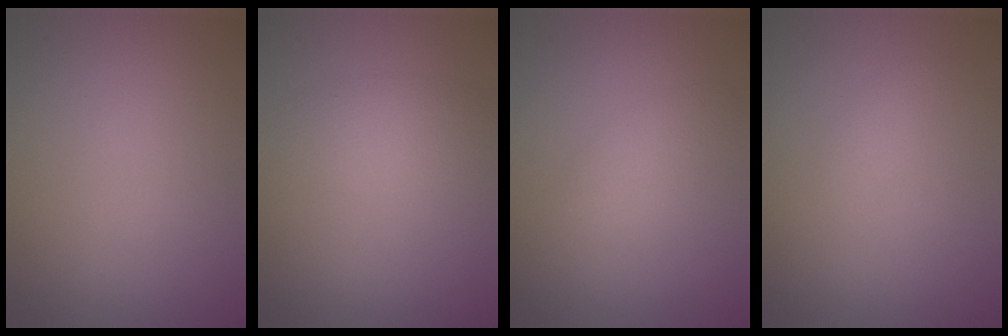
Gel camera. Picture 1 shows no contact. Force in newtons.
{"total": 2.5, "press": 2.5, "slide": 0.2}
{"total": 1.8, "press": 1.8, "slide": 0.1}
{"total": 0.7, "press": 0.7, "slide": 0.0}